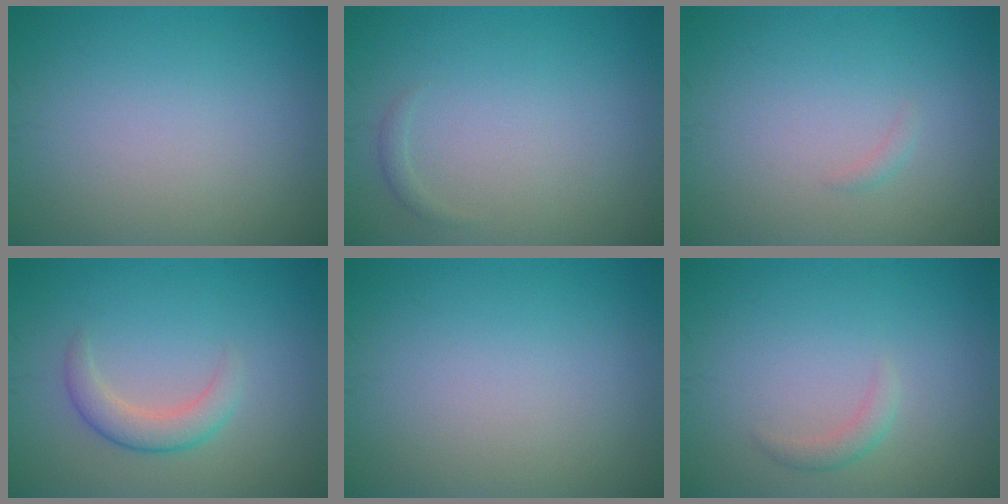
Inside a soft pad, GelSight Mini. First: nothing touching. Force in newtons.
{"total": 0.6, "press": 0.6, "slide": 0.0}
{"total": 0.5, "press": 0.5, "slide": 0.1}
{"total": 2.8, "press": 2.8, "slide": 0.2}
{"total": 0.0}
{"total": 1.2, "press": 1.2, "slide": 0.1}